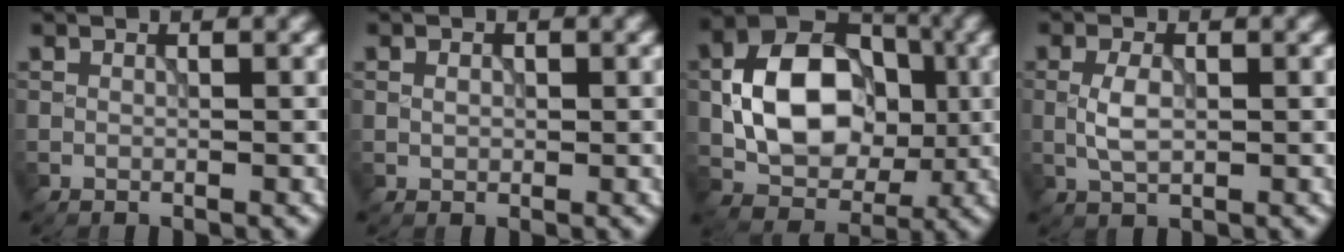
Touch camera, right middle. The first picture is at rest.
{"total": 0.9, "force": [0.2, 0.7, 0.5], "torque": [-0.005, 0.001, 0.004]}
{"total": 10.4, "force": [0.1, 7.5, 7.1], "torque": [-0.129, 0.010, 0.000]}
{"total": 2.4, "force": [-0.1, 1.2, 2.0], "torque": [-0.047, 0.001, -0.002]}